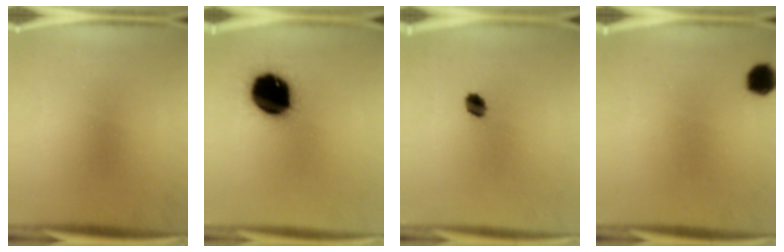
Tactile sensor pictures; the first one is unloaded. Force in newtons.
{"total": 19.7}
{"total": 3.2}
{"total": 4.4}